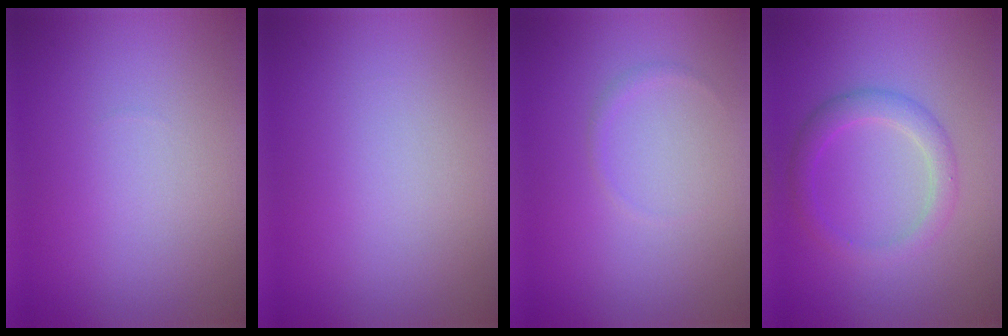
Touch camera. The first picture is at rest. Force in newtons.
{"total": 0.0}
{"total": 0.6, "press": 0.6, "slide": 0.1}
{"total": 2.6, "press": 2.6, "slide": 0.0}